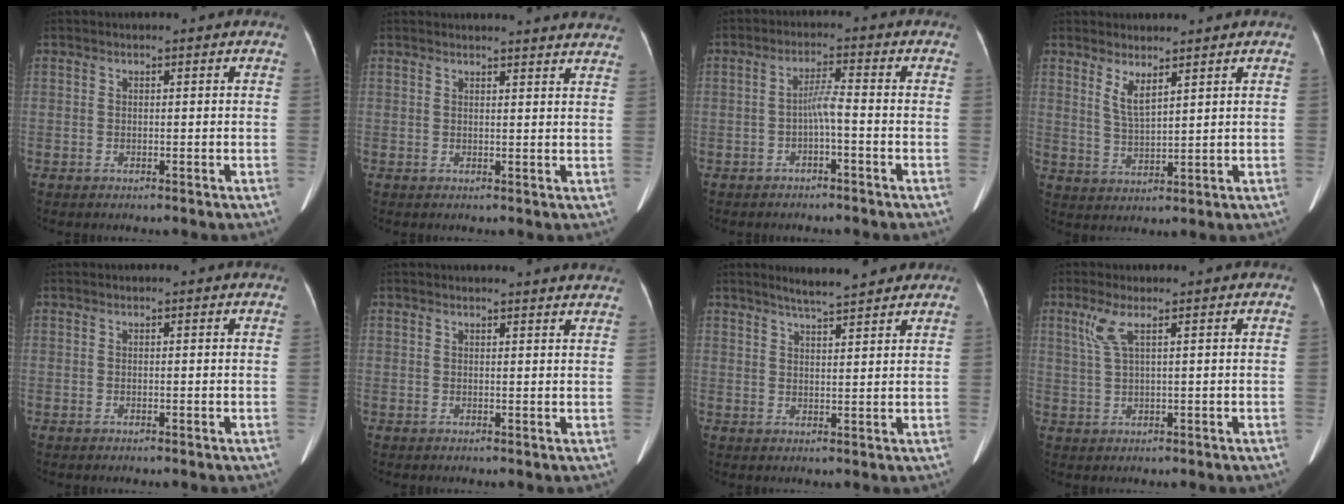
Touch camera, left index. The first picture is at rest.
{"total": 15.5, "force": [15.1, 1.3, 3.4], "torque": [-0.029, -0.023, 0.158]}
{"total": 3.1, "force": [-1.1, 0.1, 2.9], "torque": [-0.053, 0.007, -0.020]}
{"total": 3.6, "force": [2.5, 0.6, 2.6], "torque": [-0.056, -0.011, 0.056]}
{"total": 0.0}
{"total": 8.5, "force": [8.3, 0.4, 1.8], "torque": [-0.010, 0.000, 0.072]}
{"total": 7.4, "force": [6.6, 0.8, 3.3], "torque": [-0.053, 0.016, 0.093]}
{"total": 3.2, "force": [1.5, 0.1, 2.8], "torque": [-0.075, 0.009, 0.040]}